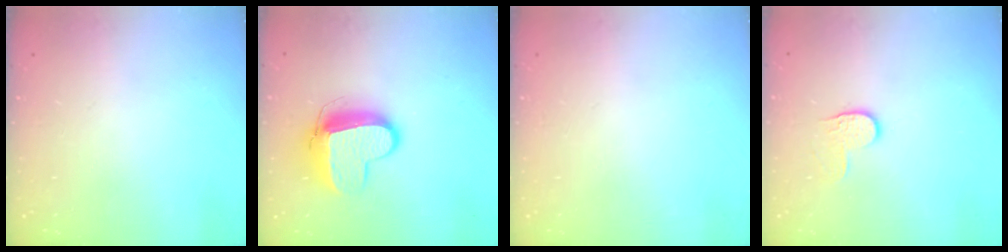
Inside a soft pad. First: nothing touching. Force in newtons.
{"total": 11.6, "press": 11.5, "slide": 1.3}
{"total": 0.0}
{"total": 4.2, "press": 4.2, "slide": 0.5}